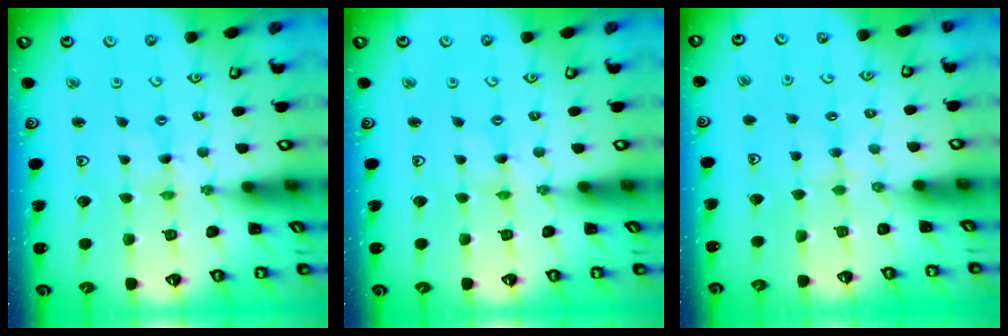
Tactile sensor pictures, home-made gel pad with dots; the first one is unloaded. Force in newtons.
{"total": 0.0}
{"total": 2.3, "press": 2.2, "slide": 0.4}